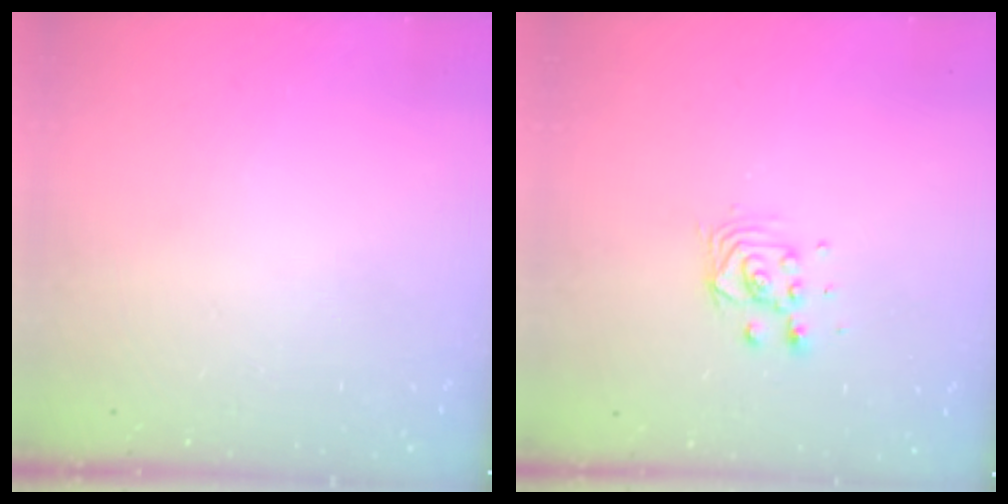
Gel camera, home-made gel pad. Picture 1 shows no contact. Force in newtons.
{"total": 4.9, "press": 4.9, "slide": 0.4}